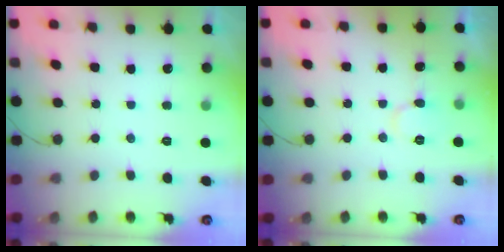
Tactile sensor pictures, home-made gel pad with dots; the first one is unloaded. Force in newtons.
{"total": 6.6, "press": 6.6, "slide": 0.4}